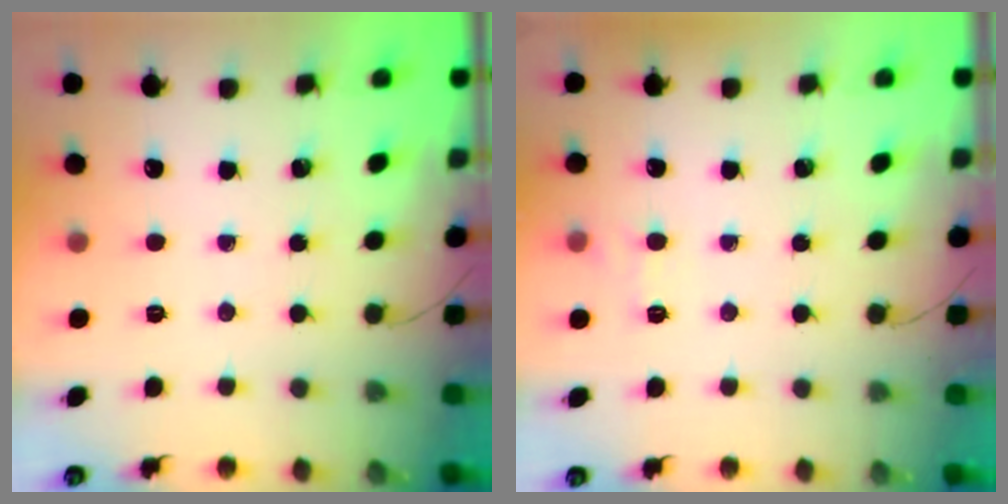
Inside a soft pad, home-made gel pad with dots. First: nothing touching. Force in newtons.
{"total": 6.8, "press": 6.5, "slide": 2.0}